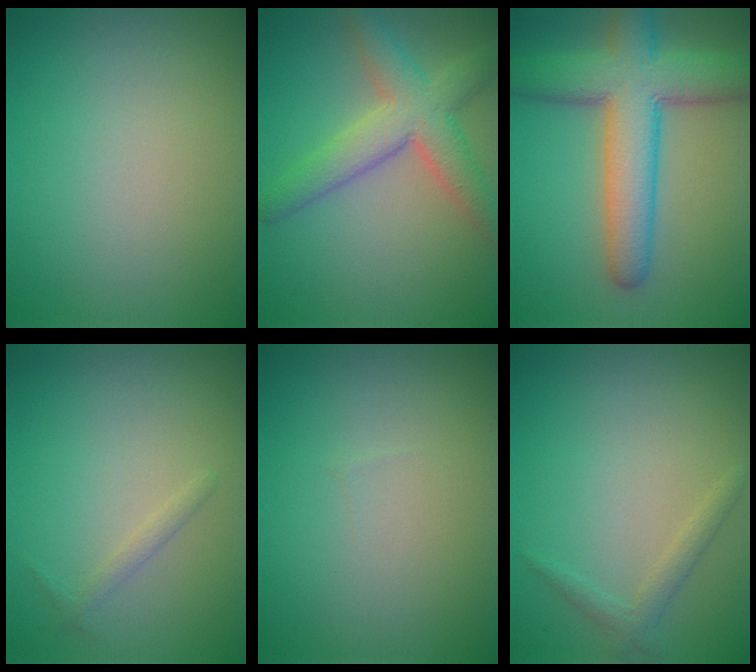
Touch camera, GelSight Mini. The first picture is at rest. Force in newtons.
{"total": 5.9, "press": 5.9, "slide": 0.4}
{"total": 8.8, "press": 8.7, "slide": 0.5}
{"total": 0.9, "press": 0.9, "slide": 0.1}
{"total": 0.0}
{"total": 1.5, "press": 1.5, "slide": 0.1}